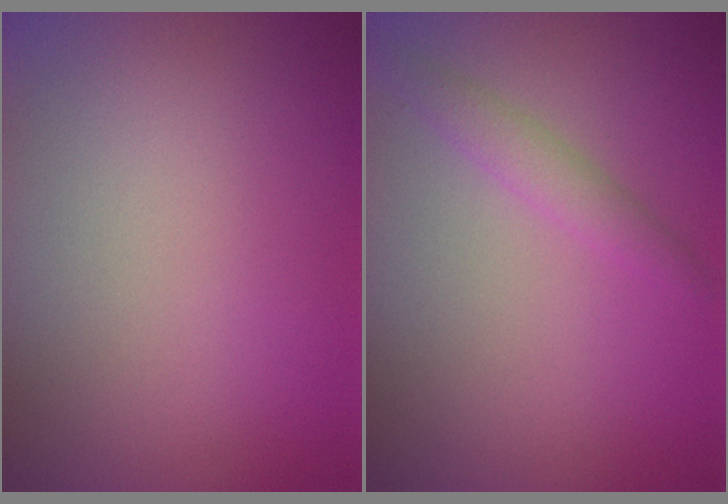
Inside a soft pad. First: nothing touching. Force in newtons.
{"total": 1.8, "press": 1.8, "slide": 0.1}